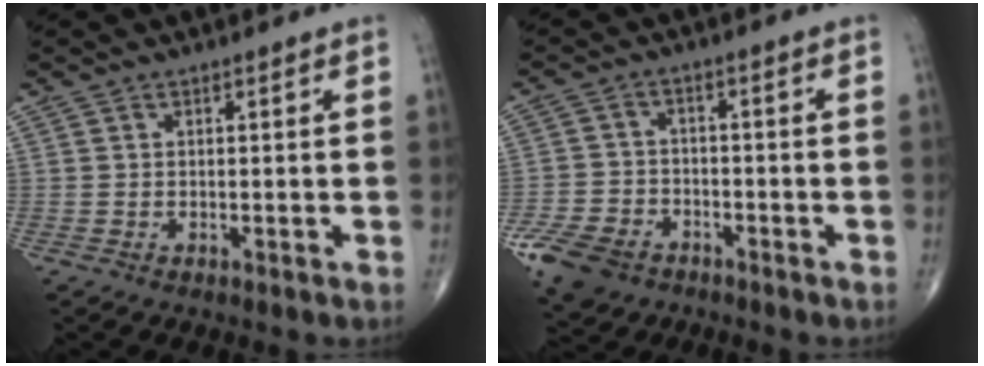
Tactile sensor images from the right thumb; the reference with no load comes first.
{"total": 11.8, "force": [-7.0, 7.9, 5.4], "torque": [-0.106, 0.022, -0.126]}